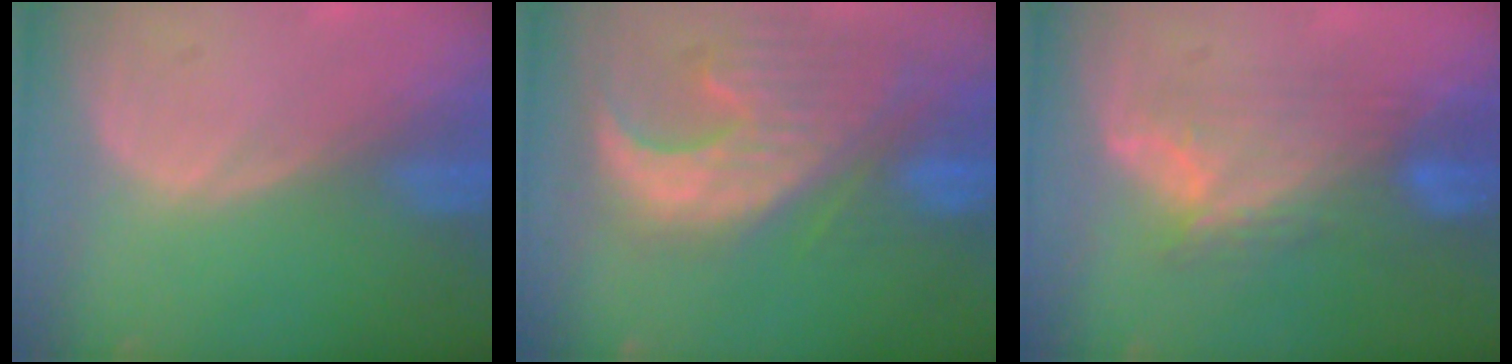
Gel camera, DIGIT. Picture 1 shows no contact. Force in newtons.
{"total": 12.8, "press": 11.2, "slide": 6.2}
{"total": 7.6, "press": 7.3, "slide": 2.3}